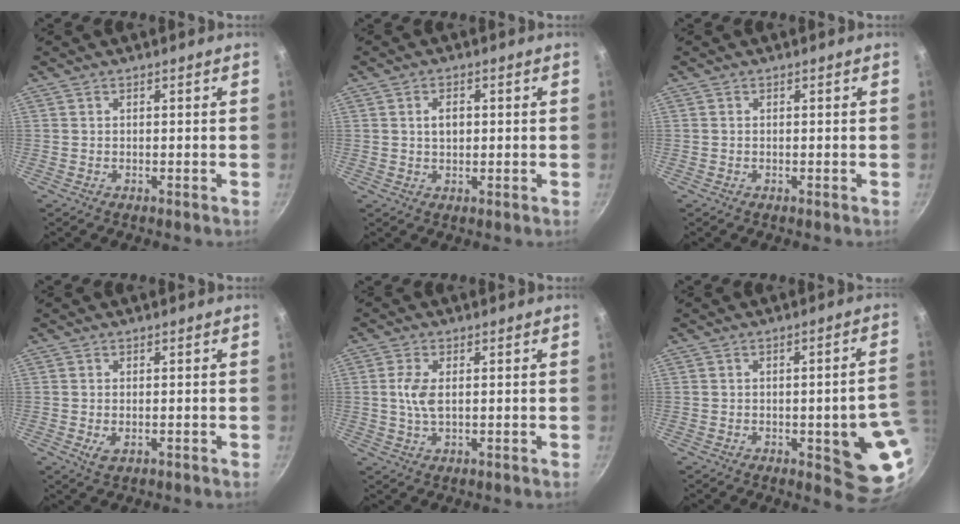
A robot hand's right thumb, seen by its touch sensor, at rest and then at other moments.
{"total": 3.1, "force": [0.5, 1.9, 2.3], "torque": [-0.028, 0.004, 0.008]}
{"total": 0.0}
{"total": 2.5, "force": [-0.6, 1.4, 2.0], "torque": [-0.036, -0.006, -0.008]}
{"total": 4.6, "force": [0.5, 2.2, 4.0], "torque": [-0.086, 0.002, 0.009]}
{"total": 13.4, "force": [-2.5, 4.3, 12.4], "torque": [-0.096, 0.012, -0.028]}